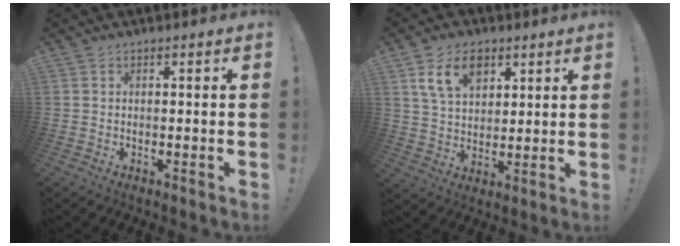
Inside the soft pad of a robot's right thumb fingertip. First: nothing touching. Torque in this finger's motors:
{"motor_torque": [0.49, 0.87, -0.04, 0.02, 0.00]}